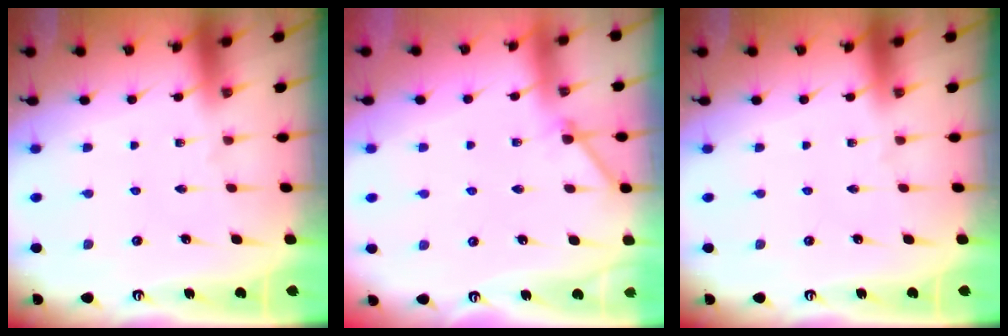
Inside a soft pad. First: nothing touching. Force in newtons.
{"total": 3.1, "press": 3.1, "slide": 0.4}
{"total": 0.0}